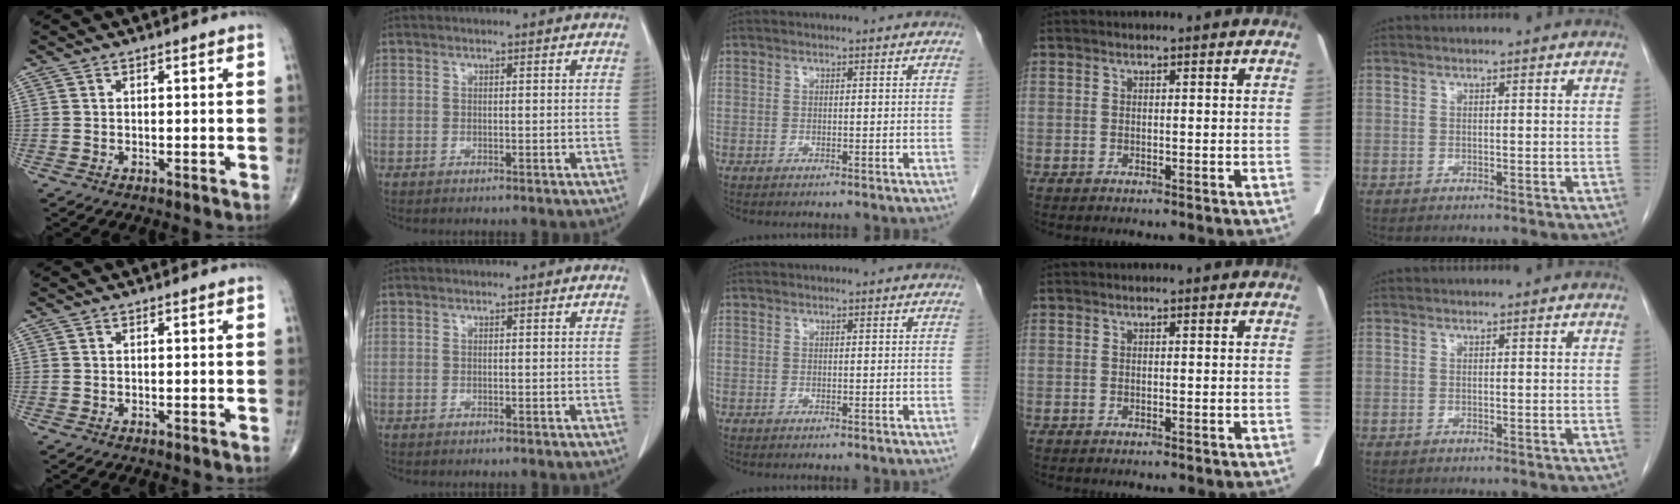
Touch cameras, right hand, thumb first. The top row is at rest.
{}